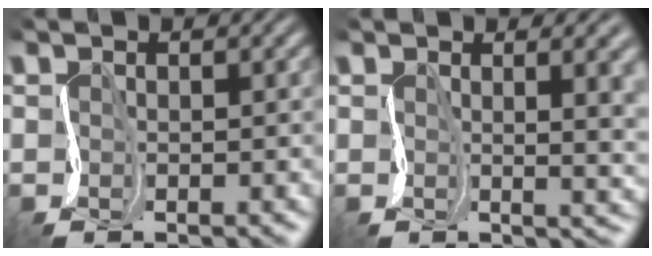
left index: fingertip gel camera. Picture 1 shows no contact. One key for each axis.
{"total": 7.6, "fx": 1.1, "fy": 3.6, "fz": 6.6, "tx": -0.050, "ty": 0.003, "tz": 0.017}